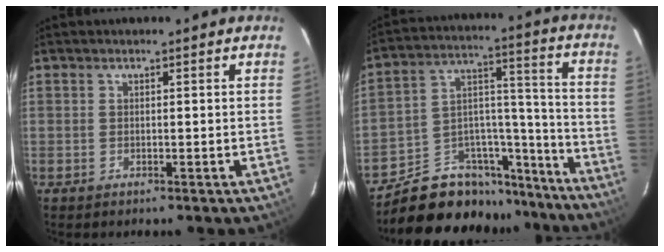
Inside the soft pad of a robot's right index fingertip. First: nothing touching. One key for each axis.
{"total": 19.2, "fx": -16.5, "fy": 8.7, "fz": 4.4, "tx": -0.075, "ty": 0.078, "tz": -0.244}